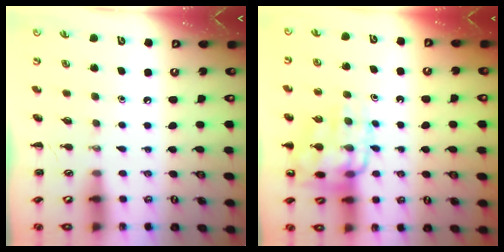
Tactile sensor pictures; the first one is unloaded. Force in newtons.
{"total": 14.2, "press": 14.1, "slide": 1.8}